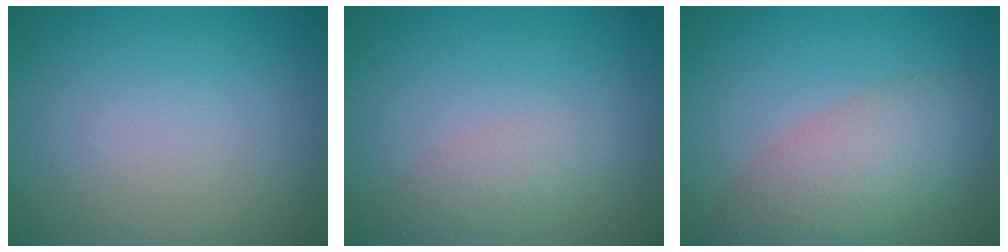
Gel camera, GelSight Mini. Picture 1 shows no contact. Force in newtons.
{"total": 1.8, "press": 1.8, "slide": 0.1}
{"total": 6.3, "press": 6.2, "slide": 0.8}